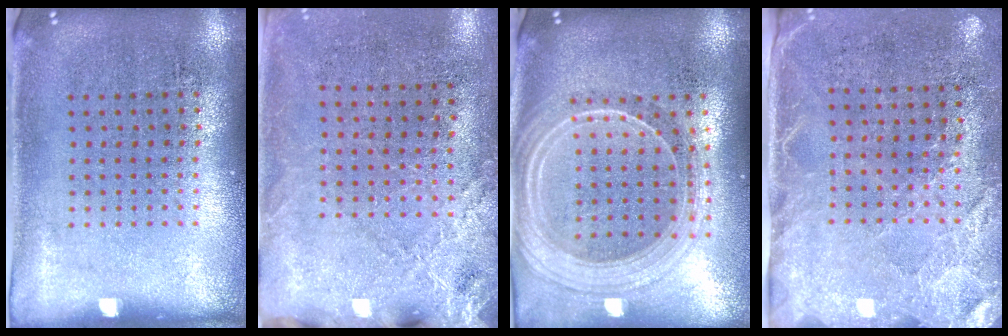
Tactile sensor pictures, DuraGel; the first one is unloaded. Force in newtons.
{"total": 2.6, "press": 2.3, "slide": 1.1}
{"total": 2.3, "press": 2.0, "slide": 1.1}
{"total": 2.7, "press": 2.3, "slide": 1.3}